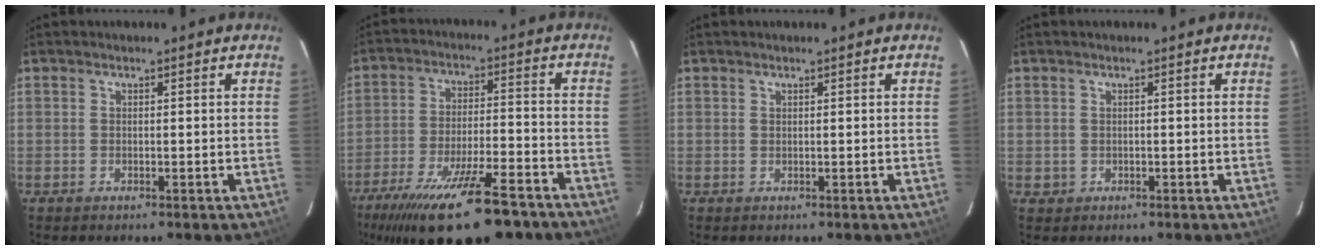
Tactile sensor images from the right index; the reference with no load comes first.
{"total": 21.4, "force": [-15.6, 5.6, 13.4], "torque": [-0.249, -0.040, -0.239]}
{"total": 0.0}
{"total": 1.2, "force": [-0.2, 1.2, 0.1], "torque": [0.000, 0.002, 0.001]}